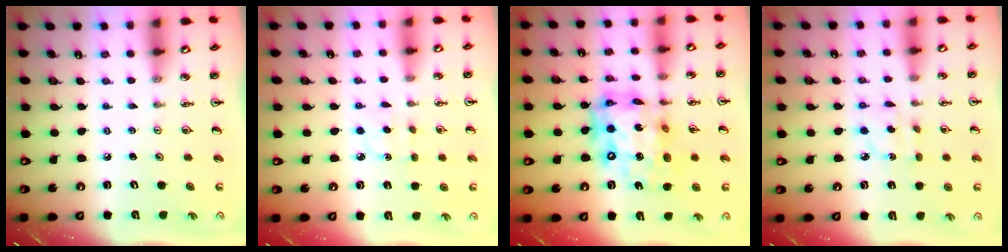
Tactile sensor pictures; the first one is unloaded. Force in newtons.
{"total": 3.6, "press": 3.6, "slide": 0.5}
{"total": 19.3, "press": 19.2, "slide": 1.9}
{"total": 3.4, "press": 3.4, "slide": 0.1}